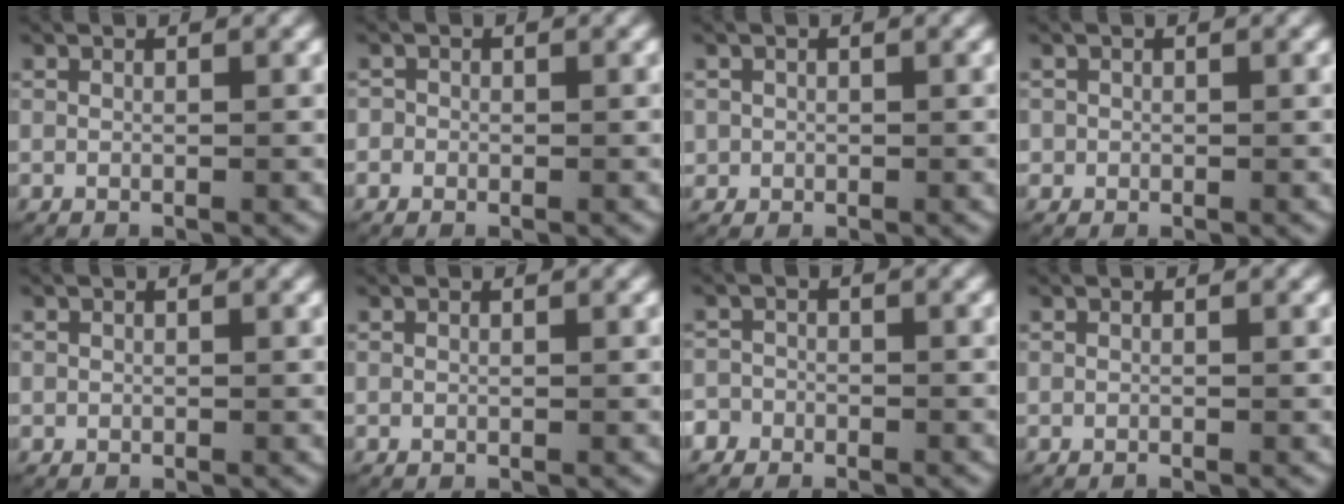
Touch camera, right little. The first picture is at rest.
{"total": 1.6, "force": [-0.5, 1.5, 0.1], "torque": [0.002, 0.006, -0.019]}
{"total": 1.8, "force": [-0.3, 1.8, 0.1], "torque": [0.000, -0.003, -0.011]}
{"total": 1.3, "force": [-0.1, 1.3, 0.0], "torque": [0.005, 0.004, -0.011]}
{"total": 0.6, "force": [-0.1, 0.6, -0.2], "torque": [0.005, 0.003, -0.006]}
{"total": 0.0}
{"total": 3.0, "force": [-1.6, 2.6, 0.3], "torque": [-0.012, -0.006, -0.033]}
{"total": 0.0}